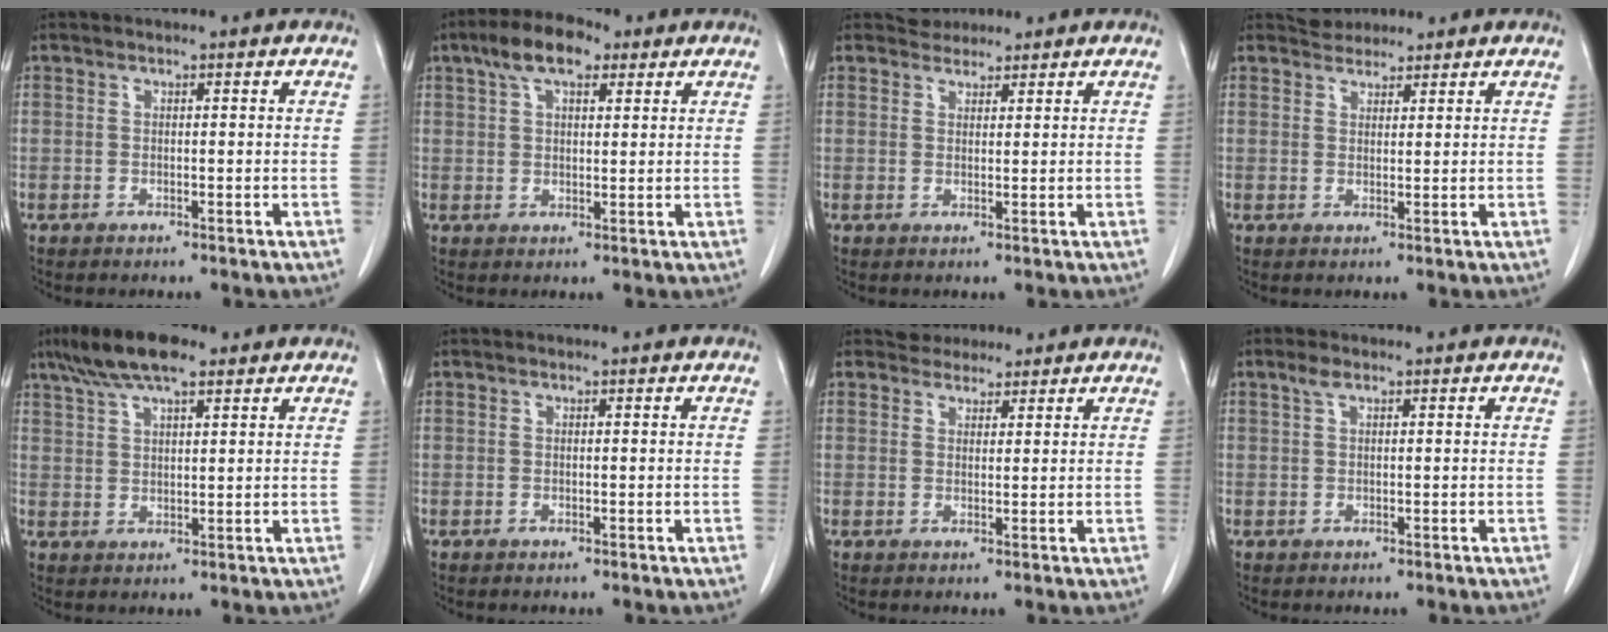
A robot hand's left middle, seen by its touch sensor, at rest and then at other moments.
{"total": 7.3, "force": [4.2, 3.1, 5.1], "torque": [-0.096, 0.026, 0.072]}
{"total": 2.1, "force": [1.9, 0.9, -0.3], "torque": [0.004, 0.010, 0.031]}
{"total": 2.8, "force": [2.6, 1.1, 0.1], "torque": [-0.004, 0.015, 0.045]}
{"total": 9.0, "force": [6.3, 2.2, 6.1], "torque": [-0.118, 0.020, 0.110]}
{"total": 0.0}
{"total": 2.8, "force": [2.4, 1.3, -0.1], "torque": [0.002, 0.012, 0.038]}
{"total": 1.2, "force": [0.7, 0.4, 0.8], "torque": [-0.018, 0.011, 0.014]}